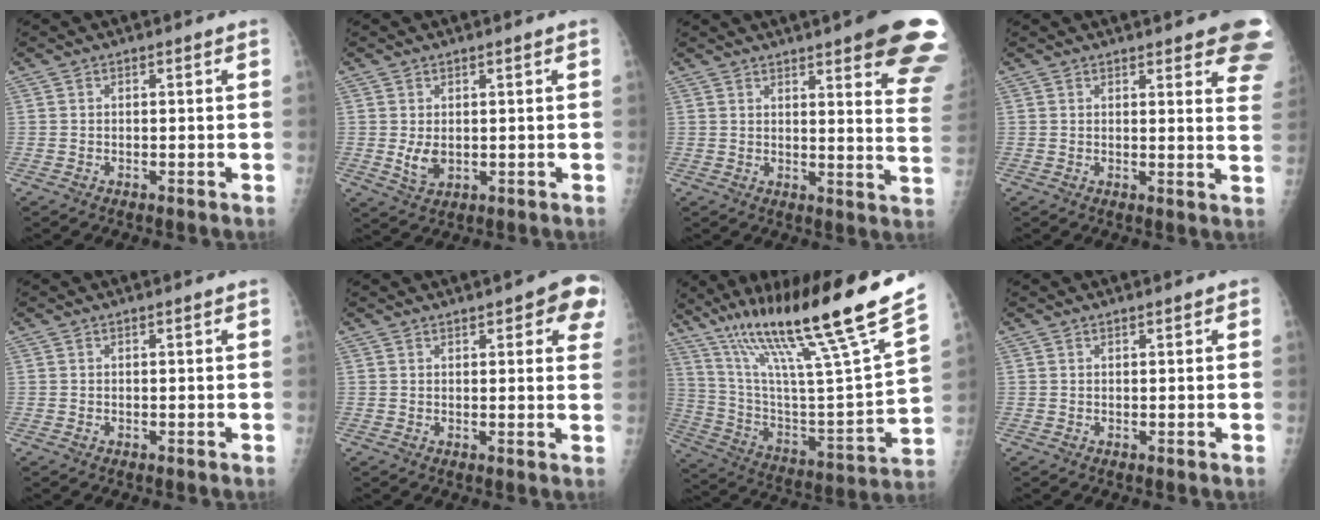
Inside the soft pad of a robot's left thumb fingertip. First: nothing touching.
{"total": 3.5, "force": [0.3, 2.1, 2.8], "torque": [-0.042, -0.011, 0.014]}
{"total": 19.1, "force": [11.8, 3.7, 14.6], "torque": [-0.153, -0.046, 0.129]}
{"total": 12.5, "force": [8.4, 3.4, 8.6], "torque": [-0.072, -0.036, 0.078]}
{"total": 0.0}
{"total": 8.1, "force": [4.1, 2.8, 6.3], "torque": [-0.045, -0.010, 0.041]}
{"total": 30.1, "force": [20.0, 2.0, 22.3], "torque": [-0.363, -0.056, 0.345]}
{"total": 0.8, "force": [0.5, 0.3, 0.5], "torque": [-0.005, 0.000, 0.006]}